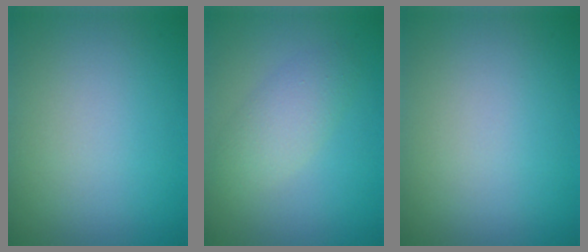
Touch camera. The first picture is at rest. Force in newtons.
{"total": 2.8, "press": 2.8, "slide": 0.2}
{"total": 0.0}